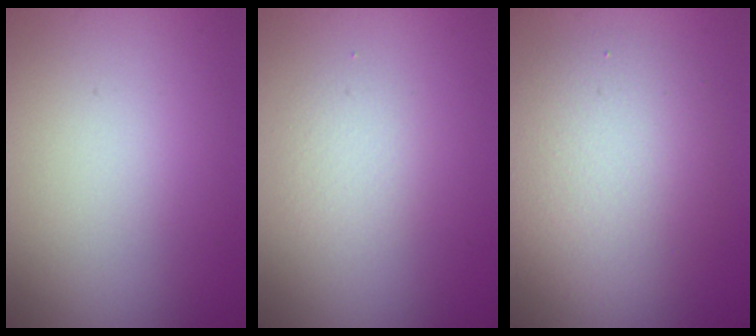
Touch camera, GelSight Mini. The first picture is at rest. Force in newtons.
{"total": 1.3, "press": 1.3, "slide": 0.1}
{"total": 5.3, "press": 5.2, "slide": 0.5}